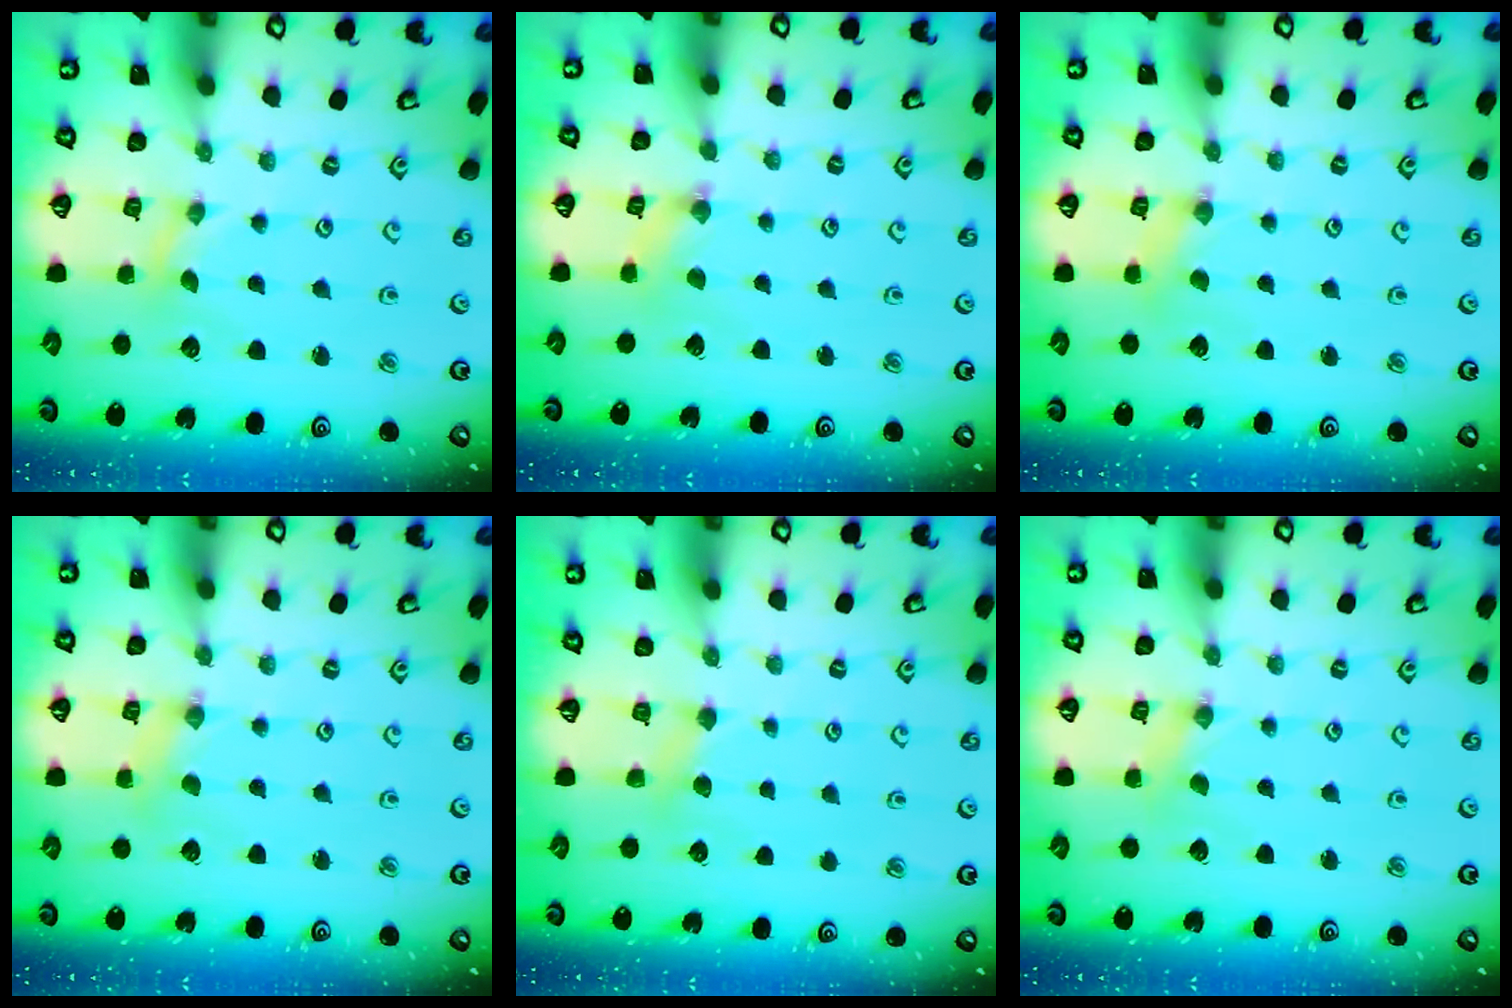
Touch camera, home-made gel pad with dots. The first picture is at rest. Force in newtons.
{"total": 0.8, "press": 0.7, "slide": 0.3}
{"total": 1.6, "press": 1.6, "slide": 0.3}
{"total": 1.3, "press": 1.2, "slide": 0.3}
{"total": 2.9, "press": 2.9, "slide": 0.5}
{"total": 1.0, "press": 1.0, "slide": 0.2}